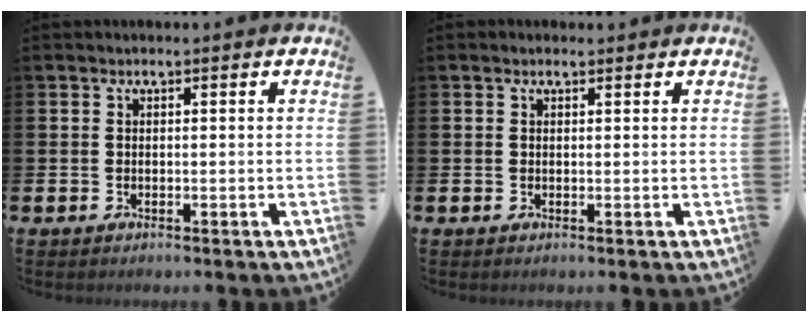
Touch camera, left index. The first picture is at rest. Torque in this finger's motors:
{"motor_torque": [1.05, -1.09, -0.04, 0.01]}